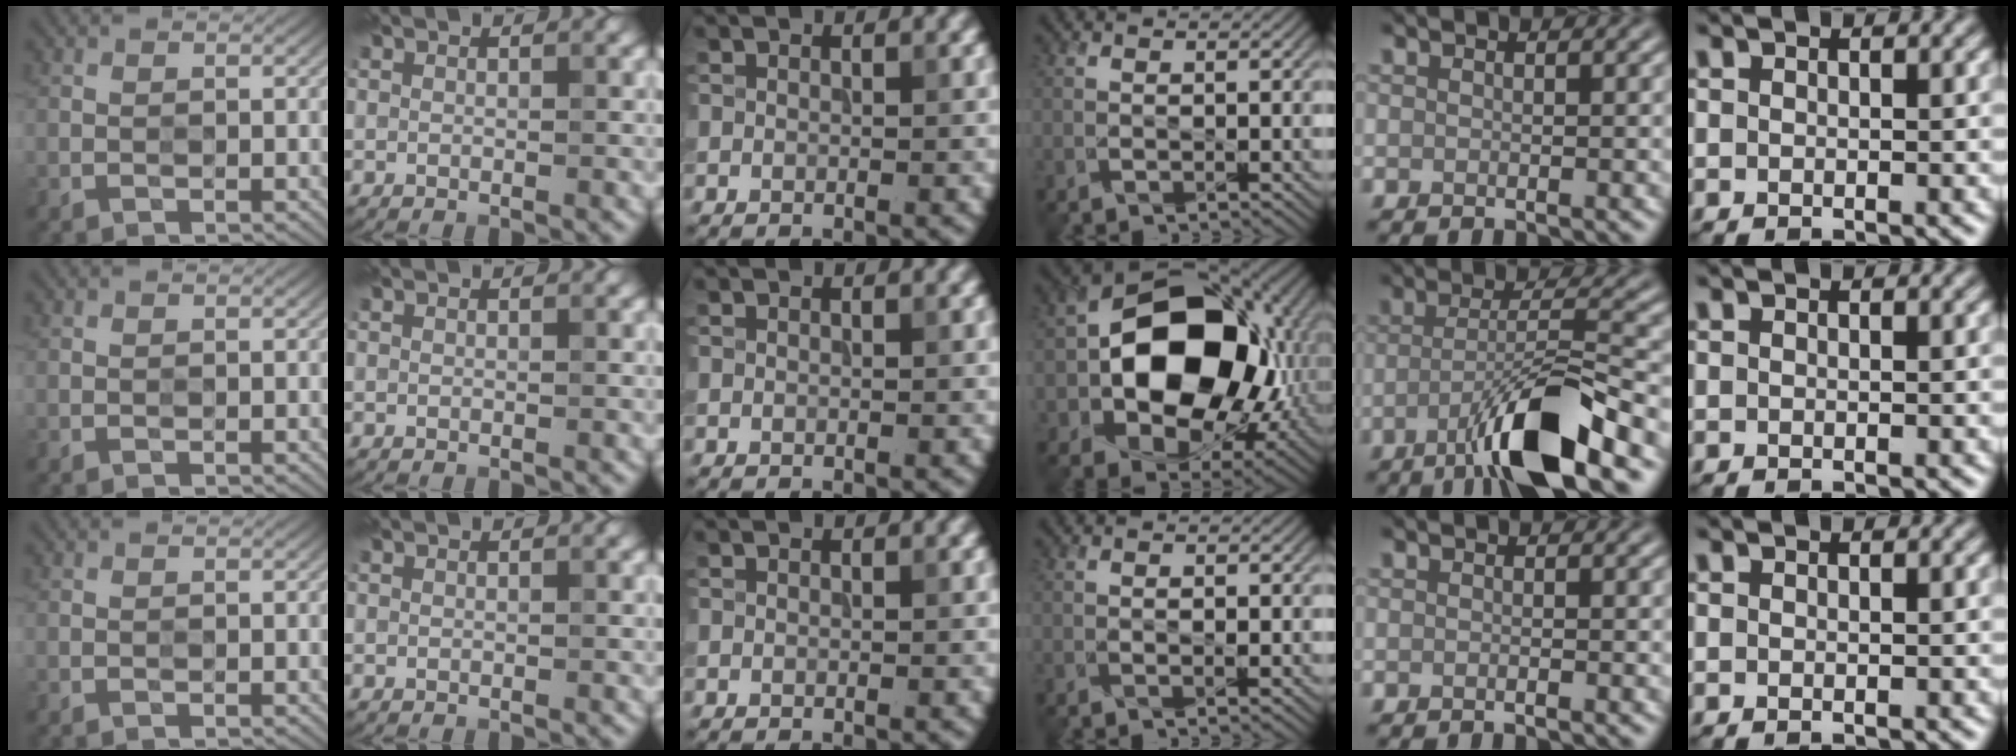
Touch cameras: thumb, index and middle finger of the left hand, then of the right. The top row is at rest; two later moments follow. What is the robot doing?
{"motion": "press", "object": "stopwatch"}